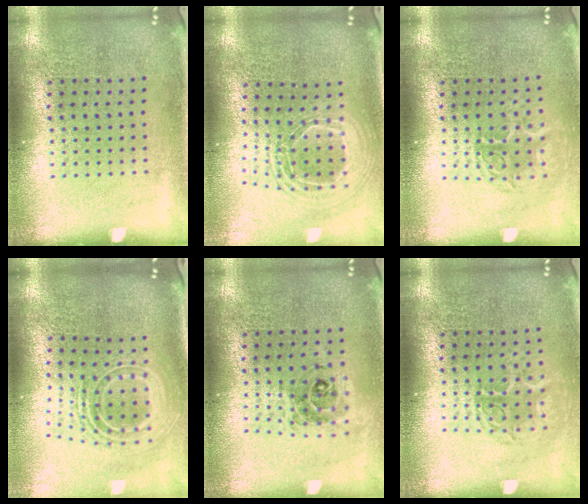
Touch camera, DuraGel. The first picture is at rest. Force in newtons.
{"total": 2.0, "press": 1.7, "slide": 1.2}
{"total": 1.5, "press": 1.2, "slide": 0.8}
{"total": 2.5, "press": 1.7, "slide": 1.8}
{"total": 0.7, "press": 0.7, "slide": 0.1}
{"total": 1.5, "press": 1.2, "slide": 0.8}